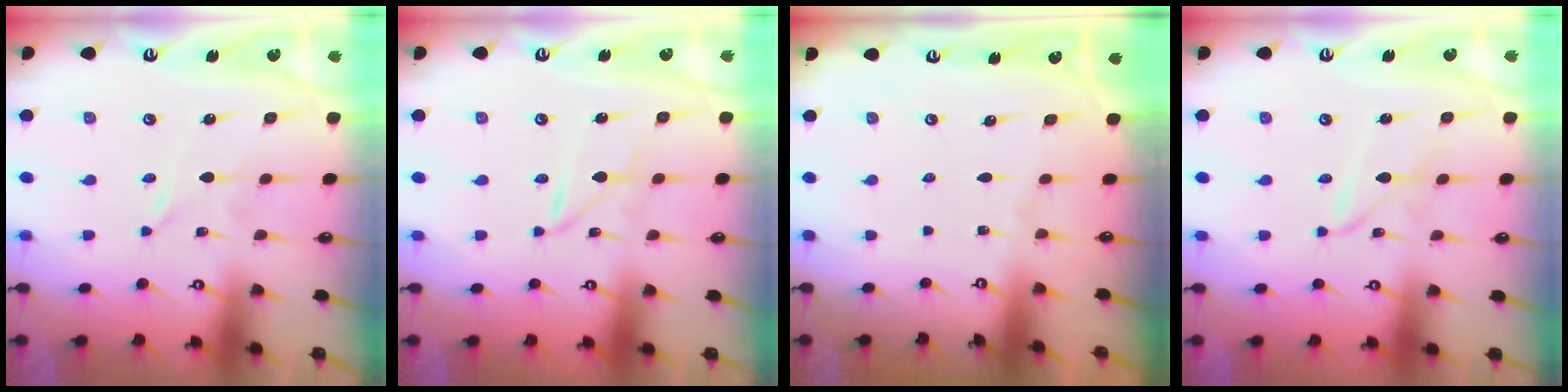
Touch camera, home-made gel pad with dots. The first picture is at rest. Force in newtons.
{"total": 1.5, "press": 1.5, "slide": 0.1}
{"total": 0.0}
{"total": 2.6, "press": 2.6, "slide": 0.2}